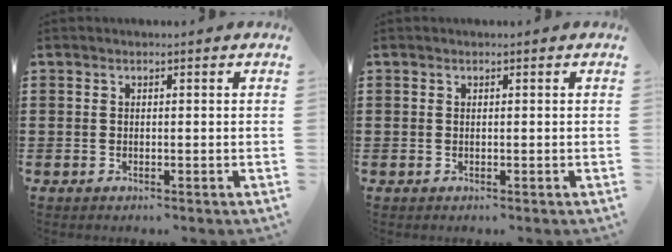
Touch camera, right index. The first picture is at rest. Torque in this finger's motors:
{"motor_torque": [-0.01, 0.01, 0.00, -0.01]}